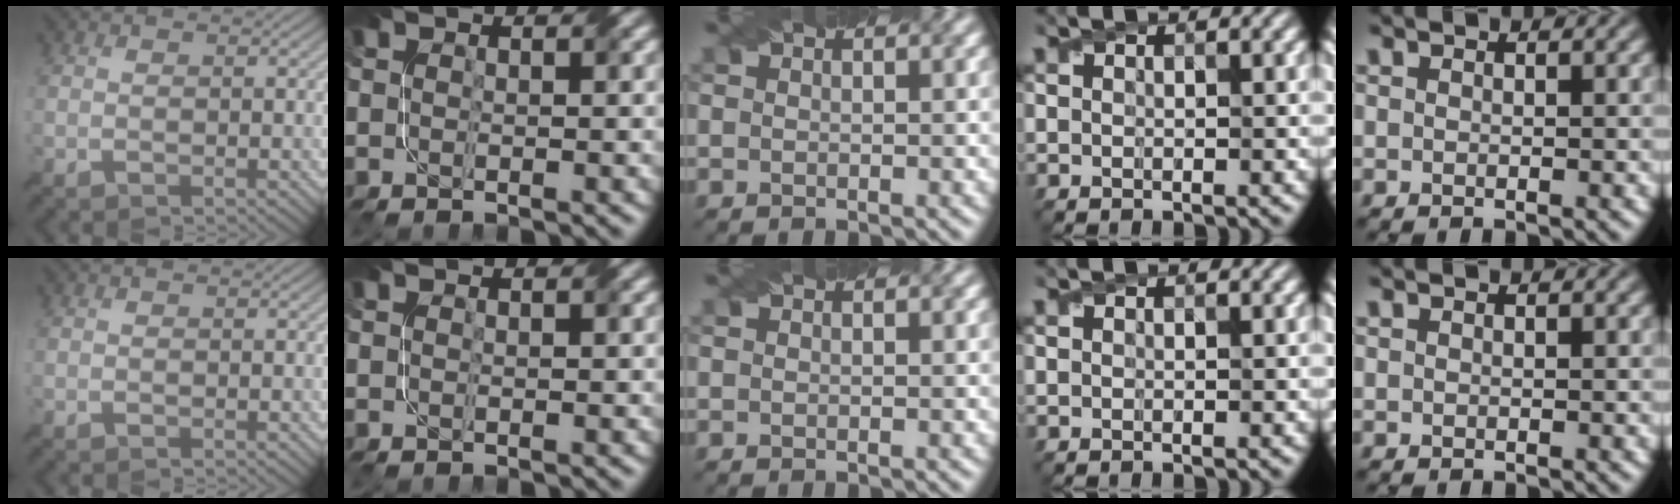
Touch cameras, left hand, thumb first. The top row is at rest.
{}